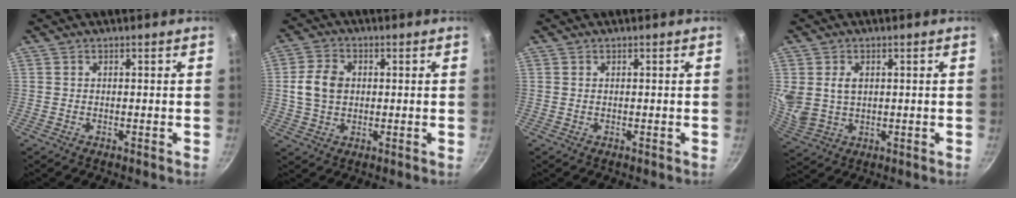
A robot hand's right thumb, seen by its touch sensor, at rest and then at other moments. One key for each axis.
{"total": 7.3, "fx": 0.7, "fy": 5.5, "fz": 4.7, "tx": -0.078, "ty": 0.009, "tz": 0.008}
{"total": 0.0}
{"total": 6.9, "fx": 1.6, "fy": 5.0, "fz": 4.5, "tx": -0.078, "ty": -0.014, "tz": 0.041}